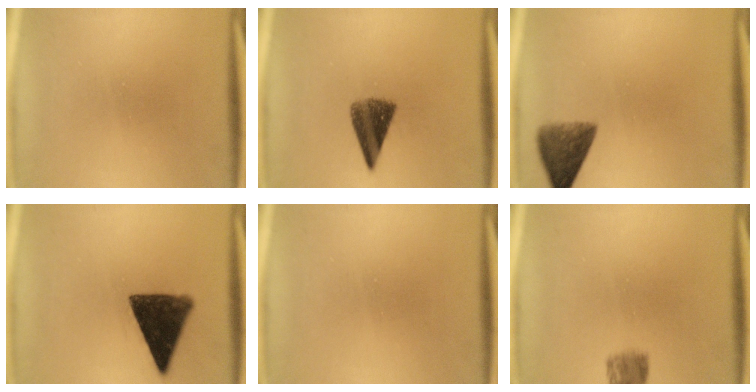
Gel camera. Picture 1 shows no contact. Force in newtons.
{"total": 6.9}
{"total": 6.1}
{"total": 11.4}
{"total": 0.0}
{"total": 3.7}